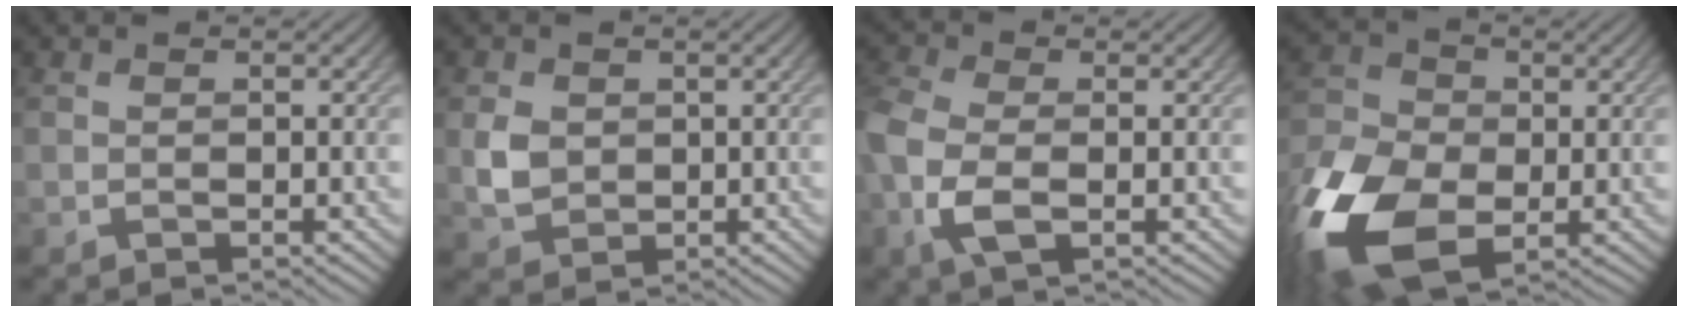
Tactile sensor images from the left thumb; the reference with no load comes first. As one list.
[{"total": 3.6, "force": [0.4, 3.1, 1.9], "torque": [-0.050, -0.003, 0.008]}, {"total": 6.3, "force": [-1.6, 3.4, 5.0], "torque": [-0.137, -0.001, -0.041]}, {"total": 14.5, "force": [-5.1, 9.0, 10.0], "torque": [-0.251, -0.035, -0.101]}]